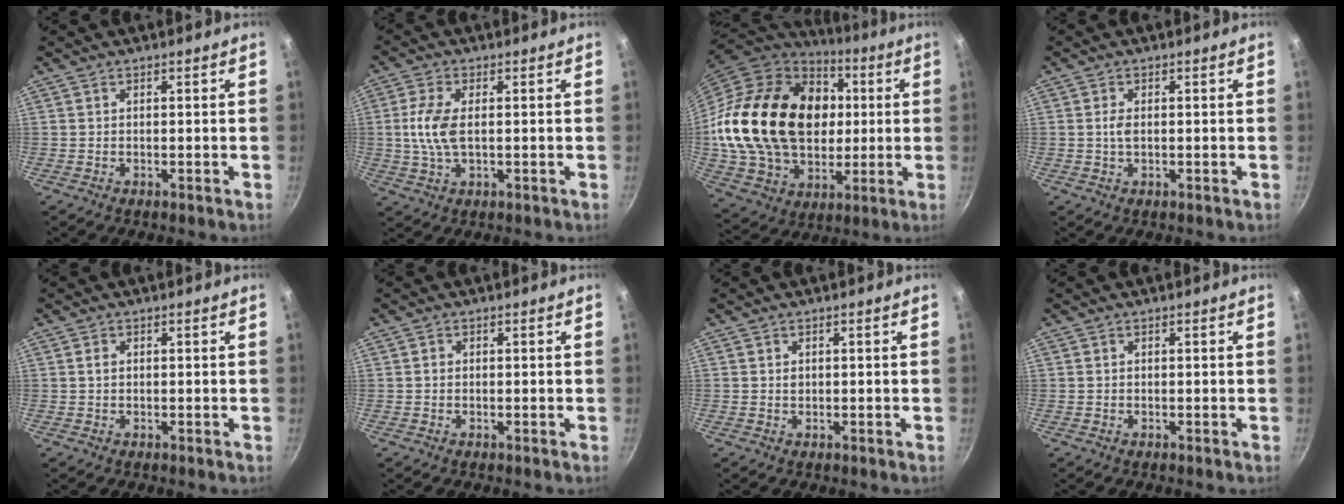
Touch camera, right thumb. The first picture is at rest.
{"total": 7.1, "force": [0.3, 3.4, 6.3], "torque": [-0.137, 0.003, 0.003]}
{"total": 30.5, "force": [3.2, 22.1, 20.8], "torque": [-0.345, 0.016, 0.070]}
{"total": 1.8, "force": [0.1, 0.9, 1.6], "torque": [-0.030, 0.001, 0.000]}
{"total": 0.9, "force": [0.2, 0.7, 0.6], "torque": [-0.009, 0.004, 0.003]}
{"total": 0.7, "force": [0.0, 0.6, 0.2], "torque": [0.000, 0.004, -0.002]}
{"total": 0.8, "force": [0.1, 0.7, 0.4], "torque": [-0.003, 0.001, 0.003]}
{"total": 0.0}